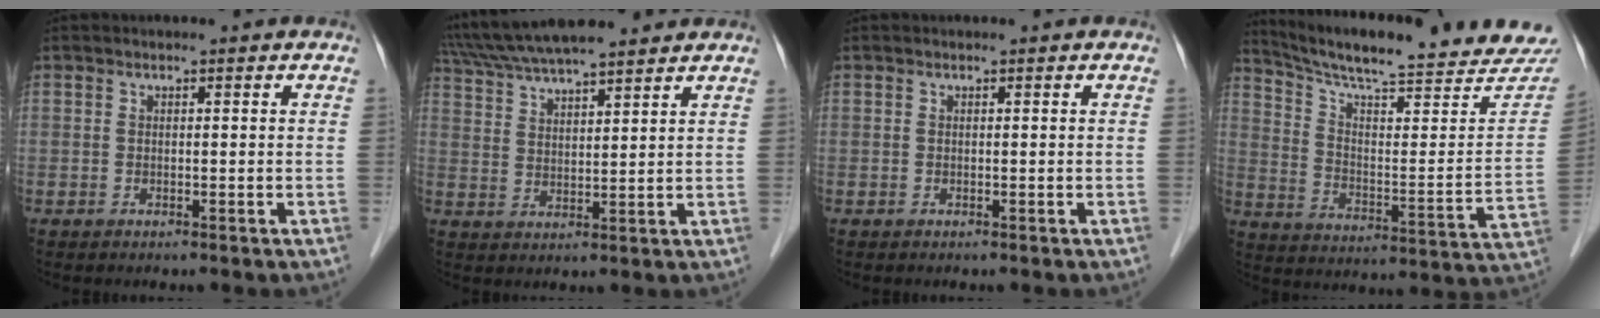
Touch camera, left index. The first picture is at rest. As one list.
[{"total": 15.7, "force": [13.7, 2.0, 7.3], "torque": [-0.136, 0.041, 0.229]}, {"total": 0.0}, {"total": 27.1, "force": [24.9, 2.9, 10.3], "torque": [-0.162, -0.079, 0.330]}]